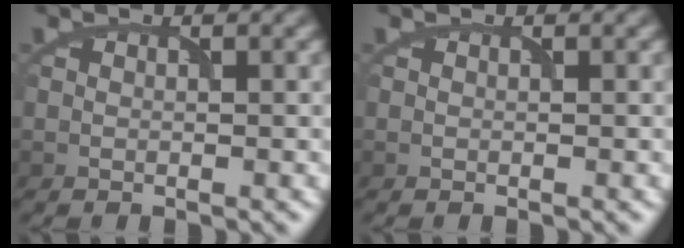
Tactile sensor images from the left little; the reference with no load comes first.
{"total": 0.0}